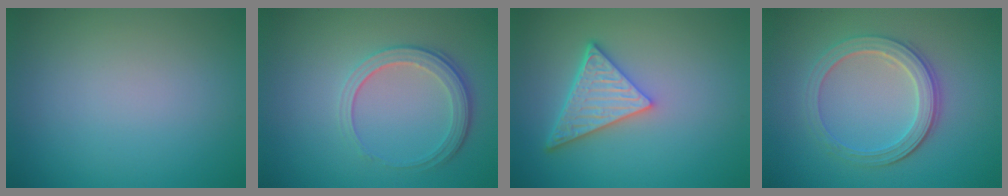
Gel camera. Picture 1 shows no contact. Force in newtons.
{"total": 3.7, "press": 2.7, "slide": 2.5}
{"total": 5.0, "press": 4.3, "slide": 2.7}
{"total": 3.9, "press": 3.4, "slide": 2.0}